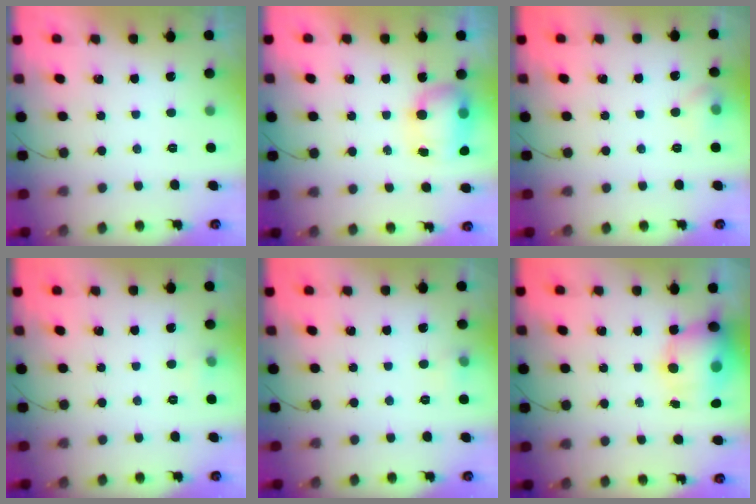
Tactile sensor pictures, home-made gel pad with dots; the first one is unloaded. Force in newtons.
{"total": 7.8, "press": 7.7, "slide": 1.1}
{"total": 9.0, "press": 6.0, "slide": 6.7}
{"total": 3.4, "press": 3.2, "slide": 1.1}
{"total": 4.8, "press": 4.6, "slide": 1.5}
{"total": 11.8, "press": 11.3, "slide": 3.2}